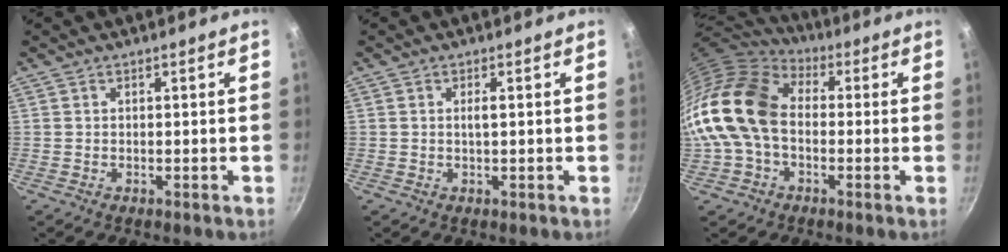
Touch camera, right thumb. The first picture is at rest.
{"total": 1.3, "force": [0.2, 0.2, 1.2], "torque": [-0.026, 0.001, 0.004]}
{"total": 18.0, "force": [-0.9, 12.6, 12.8], "torque": [-0.237, 0.040, -0.031]}